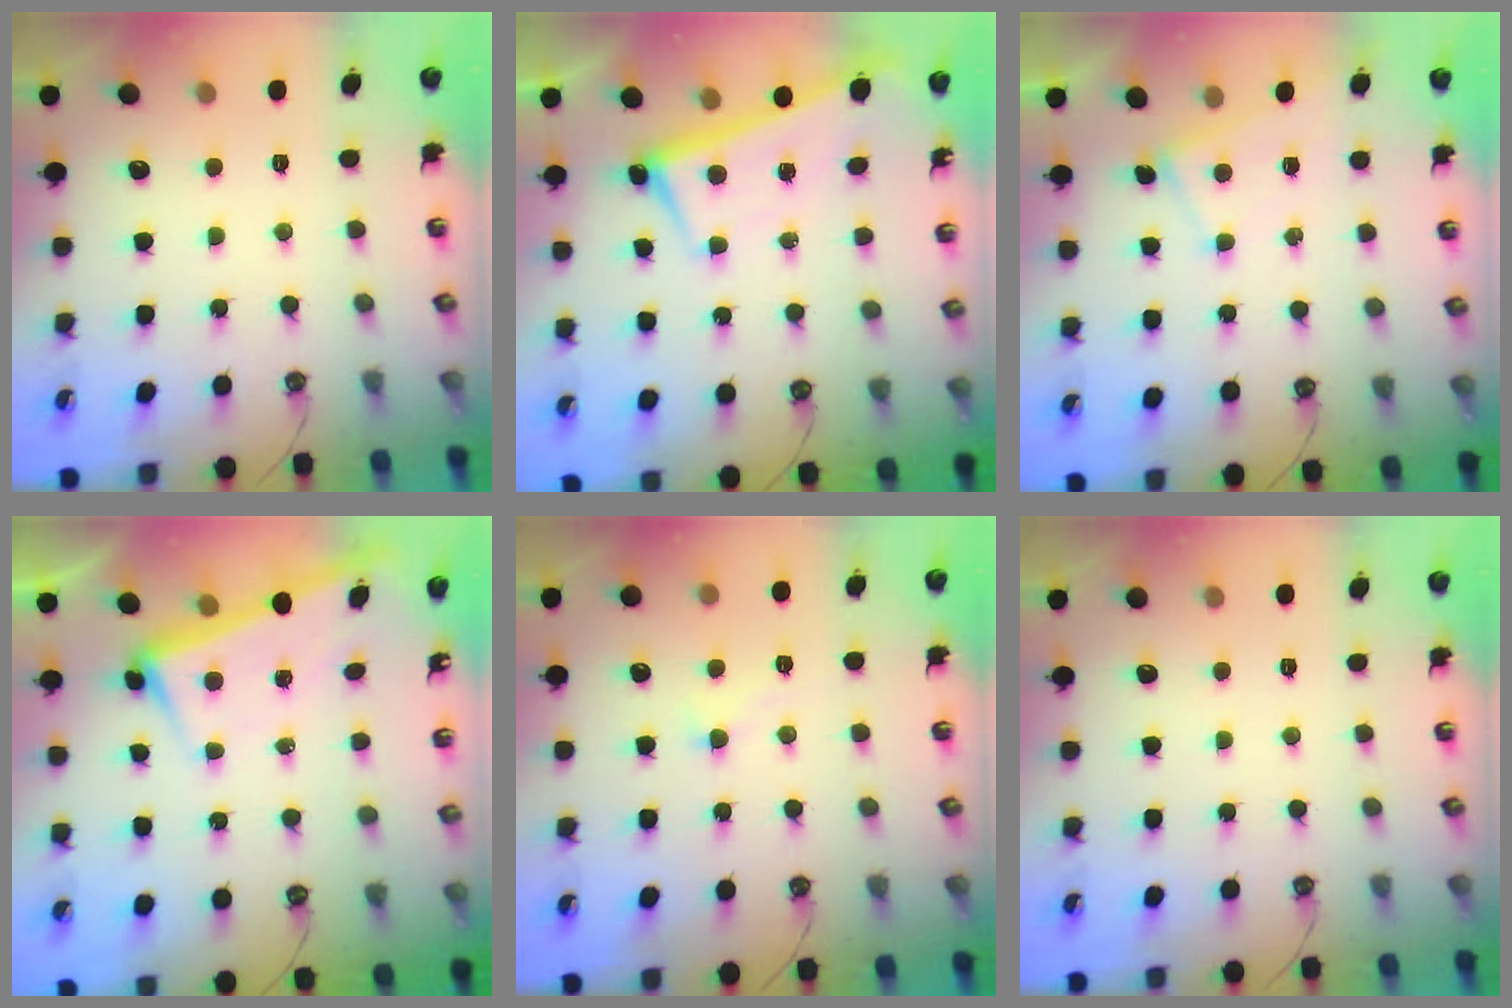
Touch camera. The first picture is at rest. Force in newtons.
{"total": 1.3, "press": 1.1, "slide": 0.8}
{"total": 0.6, "press": 0.6, "slide": 0.2}
{"total": 2.9, "press": 2.8, "slide": 0.9}
{"total": 1.9, "press": 1.8, "slide": 0.5}
{"total": 0.0}